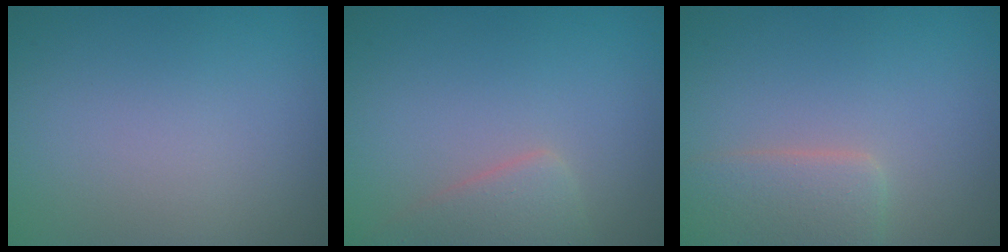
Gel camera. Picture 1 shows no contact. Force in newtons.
{"total": 2.8, "press": 2.8, "slide": 0.3}
{"total": 3.7, "press": 3.7, "slide": 0.2}